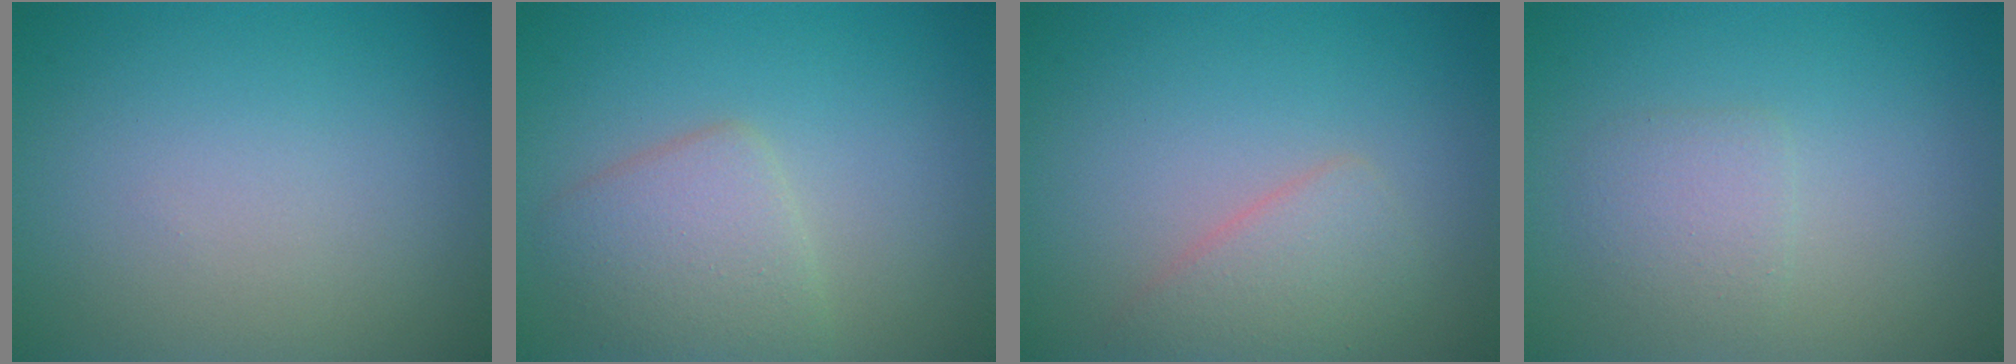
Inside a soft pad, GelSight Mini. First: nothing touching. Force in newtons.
{"total": 3.6, "press": 3.6, "slide": 0.1}
{"total": 2.5, "press": 2.5, "slide": 0.1}
{"total": 1.9, "press": 1.9, "slide": 0.1}